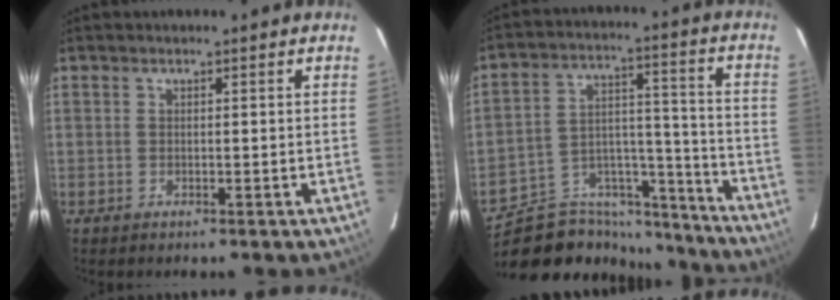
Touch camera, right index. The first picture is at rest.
{"total": 19.7, "force": [-17.0, 8.6, 5.1], "torque": [-0.097, 0.055, -0.249]}